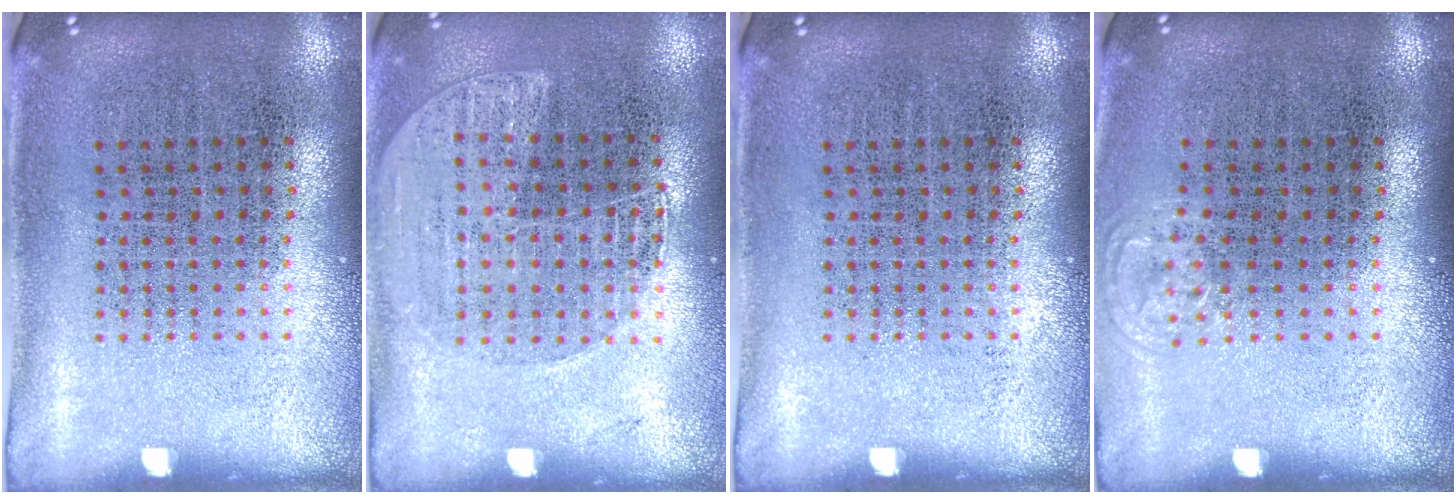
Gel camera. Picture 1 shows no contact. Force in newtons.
{"total": 1.3, "press": 1.3, "slide": 0.1}
{"total": 0.0}
{"total": 0.5, "press": 0.5, "slide": 0.1}